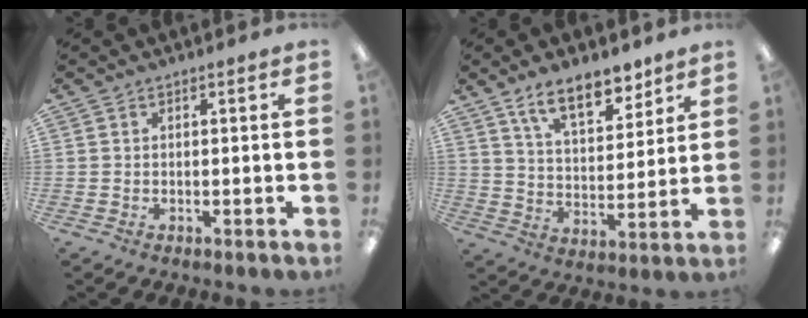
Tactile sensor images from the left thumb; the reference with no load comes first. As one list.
[{"total": 12.7, "force": [9.4, 5.3, 6.7], "torque": [-0.098, -0.047, 0.168]}]